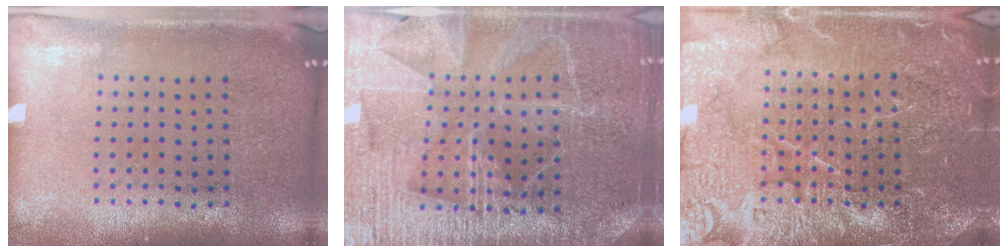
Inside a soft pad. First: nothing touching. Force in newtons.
{"total": 4.4, "press": 4.1, "slide": 1.6}
{"total": 7.2, "press": 7.1, "slide": 1.0}